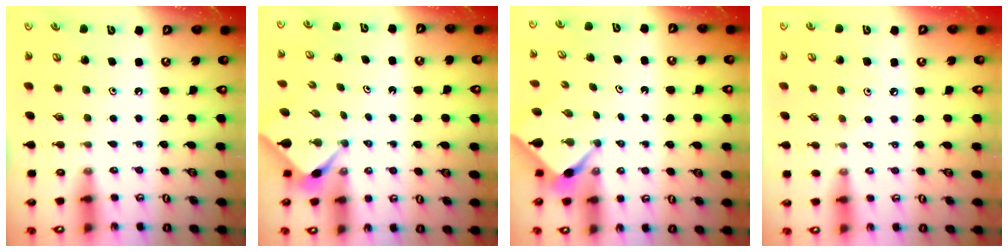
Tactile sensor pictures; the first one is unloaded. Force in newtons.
{"total": 2.8, "press": 2.8, "slide": 0.4}
{"total": 2.4, "press": 2.4, "slide": 0.4}
{"total": 1.7, "press": 1.6, "slide": 0.3}